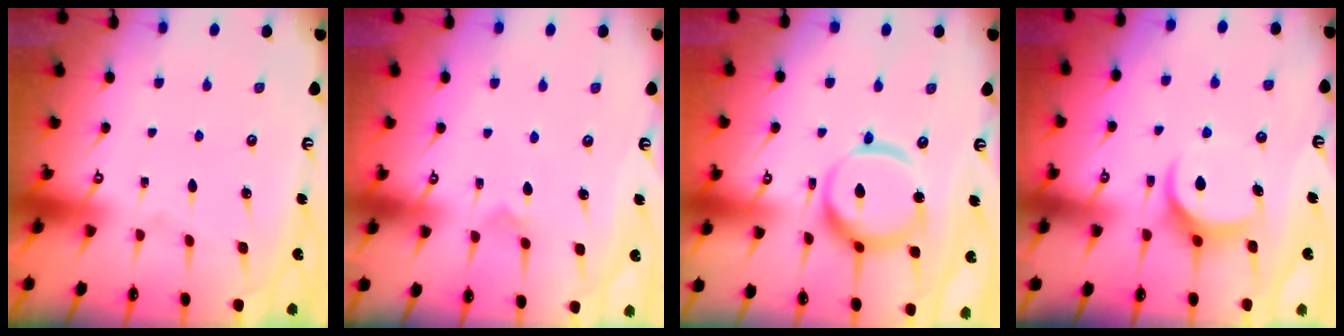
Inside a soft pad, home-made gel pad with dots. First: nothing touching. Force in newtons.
{"total": 4.1, "press": 4.1, "slide": 0.5}
{"total": 14.2, "press": 14.1, "slide": 1.5}
{"total": 7.8, "press": 7.7, "slide": 0.5}